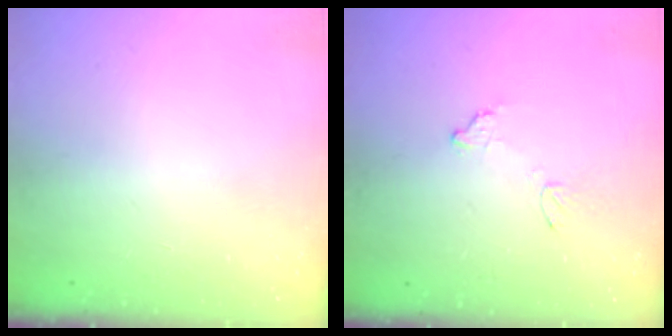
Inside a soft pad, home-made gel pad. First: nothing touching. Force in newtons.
{"total": 8.0, "press": 8.0, "slide": 0.4}